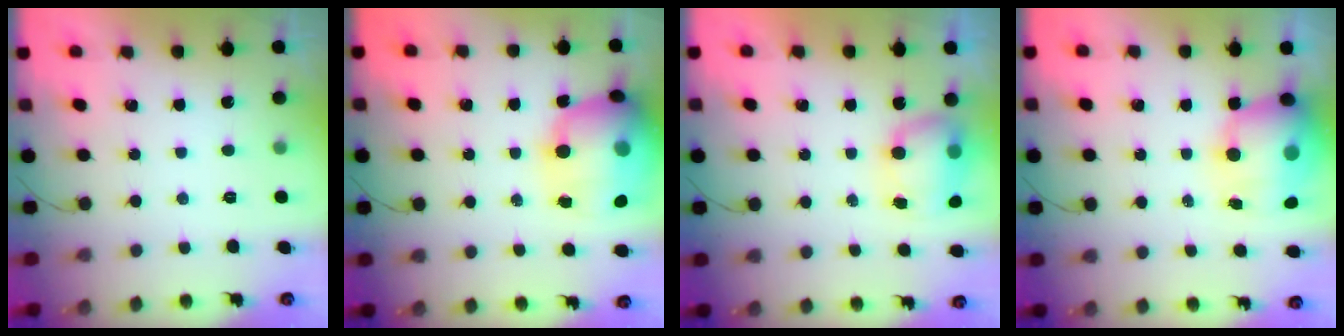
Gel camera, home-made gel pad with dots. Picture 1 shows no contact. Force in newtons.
{"total": 24.1, "press": 23.7, "slide": 4.4}
{"total": 7.9, "press": 7.7, "slide": 1.9}
{"total": 15.1, "press": 14.7, "slide": 3.7}